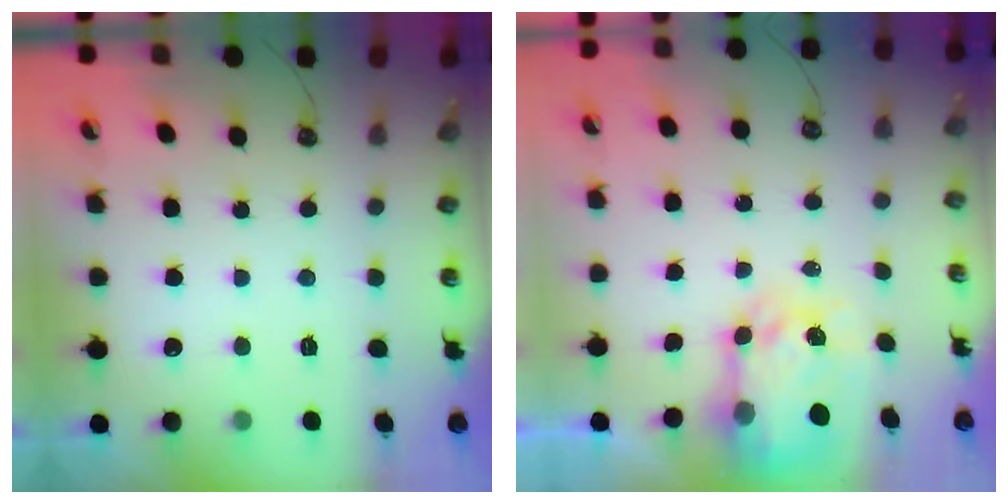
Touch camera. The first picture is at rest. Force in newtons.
{"total": 6.0, "press": 6.0, "slide": 0.6}